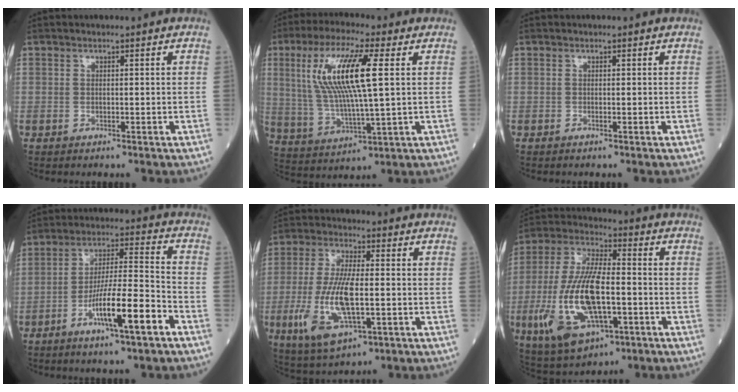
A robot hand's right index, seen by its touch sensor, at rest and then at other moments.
{"total": 14.2, "force": [3.5, 1.6, 13.7], "torque": [-0.288, 0.007, 0.065]}
{"total": 0.0}
{"total": 12.1, "force": [-5.9, 0.8, 10.6], "torque": [-0.186, 0.000, -0.104]}
{"total": 12.6, "force": [-2.8, 3.8, 11.7], "torque": [-0.247, -0.011, -0.043]}
{"total": 17.7, "force": [-4.5, 6.7, 15.8], "torque": [-0.338, -0.003, -0.072]}